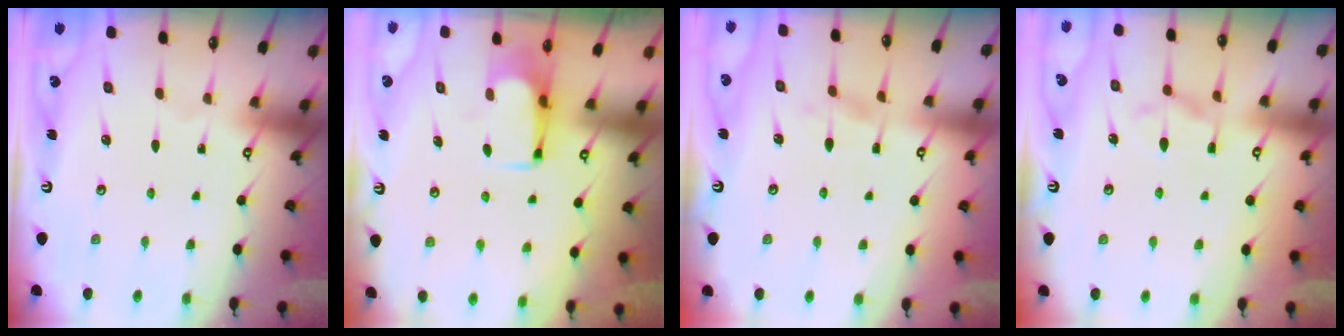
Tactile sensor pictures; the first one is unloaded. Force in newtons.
{"total": 3.7, "press": 3.6, "slide": 0.7}
{"total": 2.0, "press": 1.7, "slide": 1.0}
{"total": 2.6, "press": 2.3, "slide": 1.2}